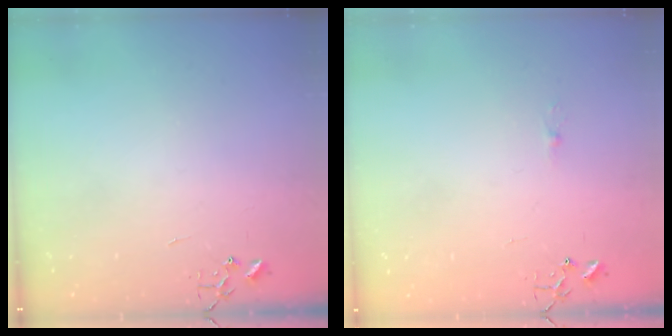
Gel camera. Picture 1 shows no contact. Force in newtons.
{"total": 3.6, "press": 3.6, "slide": 0.5}